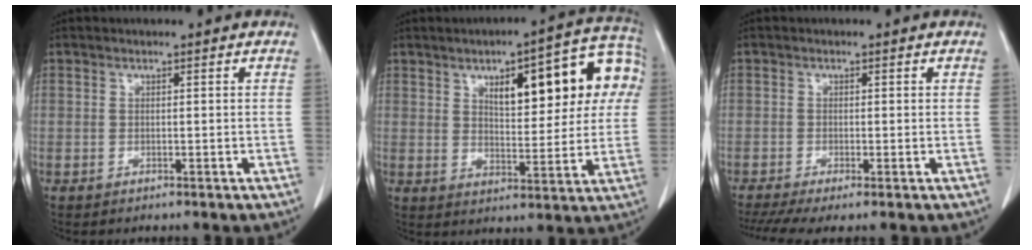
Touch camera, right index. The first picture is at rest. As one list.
[{"total": 16.4, "force": [5.3, 5.4, 14.5], "torque": [-0.190, 0.035, 0.070]}, {"total": 5.3, "force": [-3.3, 1.0, 4.0], "torque": [-0.072, -0.010, -0.060]}]